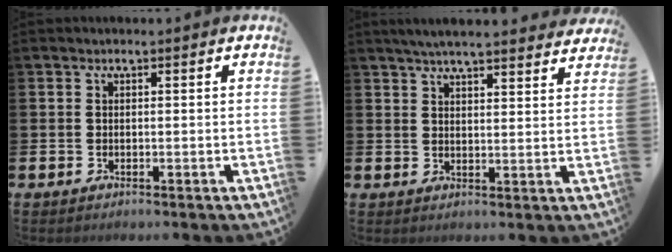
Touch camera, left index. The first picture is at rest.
{"total": 5.2, "force": [4.9, 0.3, 1.5], "torque": [-0.041, -0.019, 0.089]}